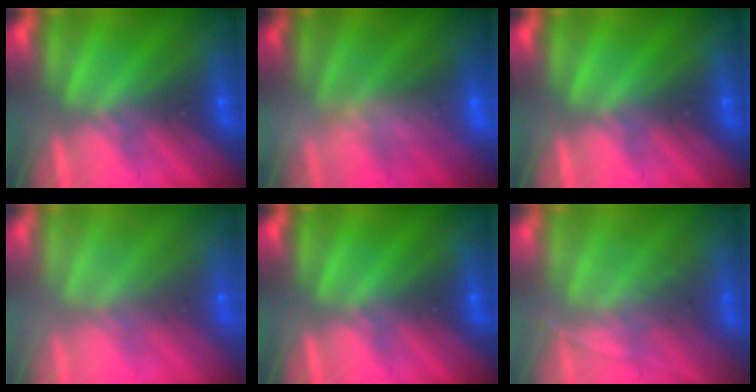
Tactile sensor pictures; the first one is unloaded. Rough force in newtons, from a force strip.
{"total": 2.6}
{"total": 0.0}
{"total": 8.1}
{"total": 0.0}
{"total": 1.9}